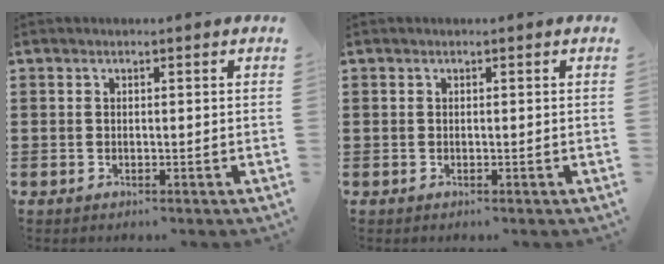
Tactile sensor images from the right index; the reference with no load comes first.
{"total": 0.0}